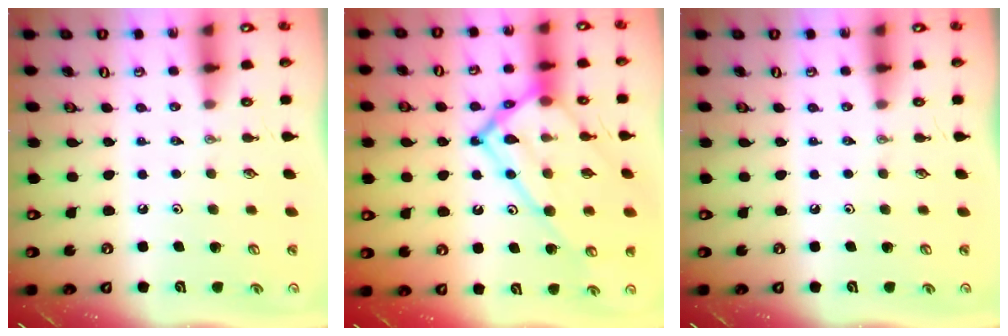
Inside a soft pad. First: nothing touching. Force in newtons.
{"total": 22.5, "press": 22.4, "slide": 2.0}
{"total": 0.0}